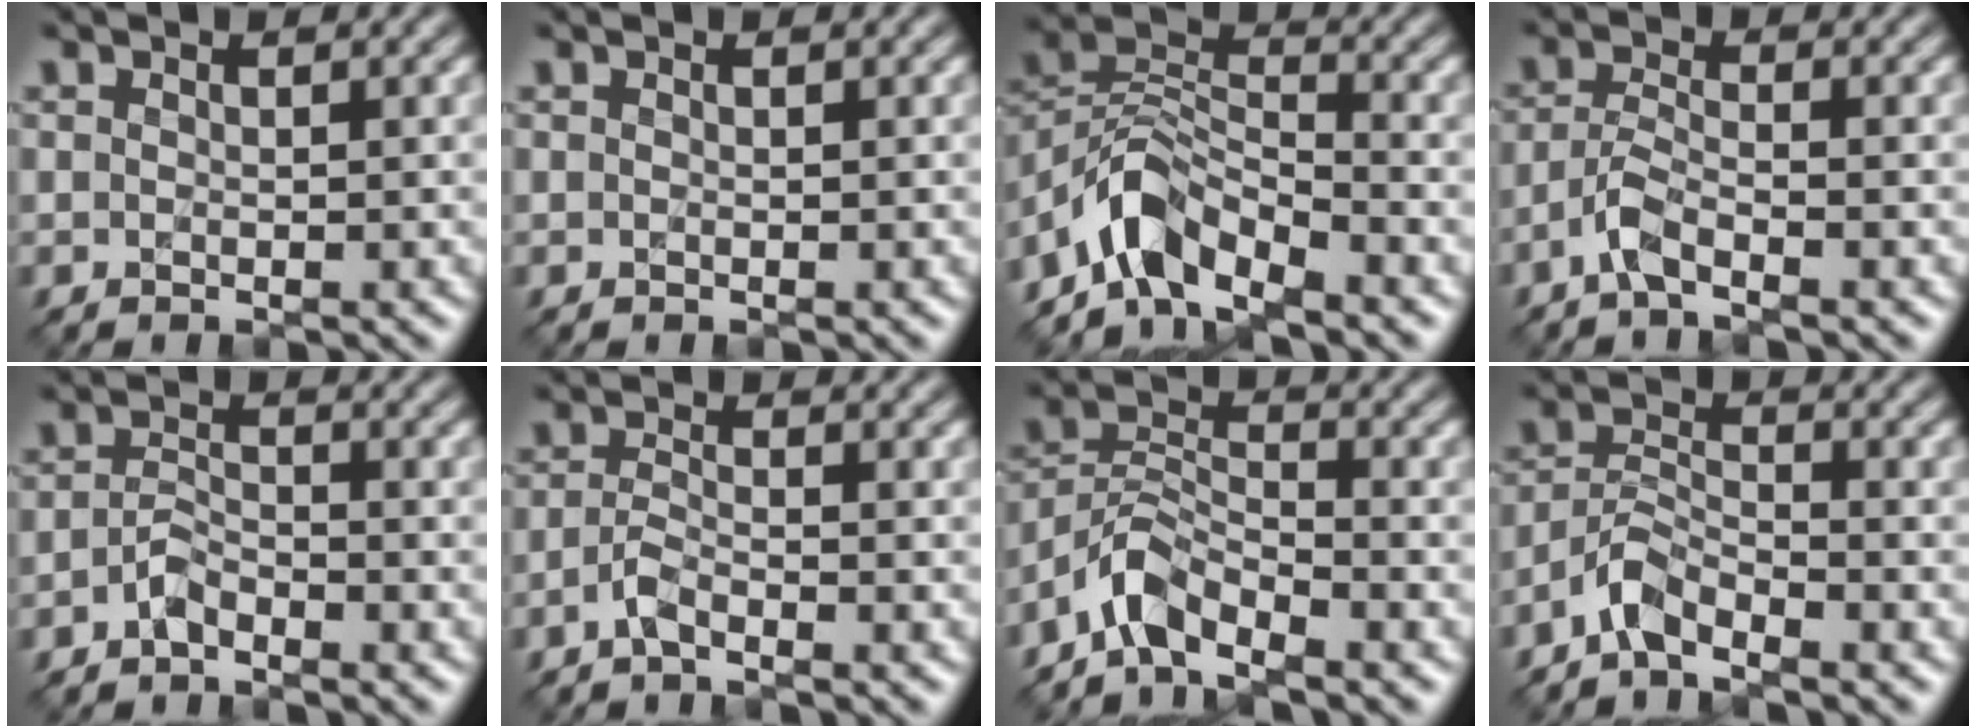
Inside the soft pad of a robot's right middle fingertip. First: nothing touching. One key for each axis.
{"total": 0.0}
{"total": 5.6, "fx": -4.4, "fy": 2.2, "fz": 2.8, "tx": -0.043, "ty": 0.004, "tz": -0.094}
{"total": 2.7, "fx": -1.9, "fy": 0.5, "fz": 1.9, "tx": -0.041, "ty": 0.003, "tz": -0.047}
{"total": 1.6, "fx": -1.2, "fy": 0.6, "fz": 0.9, "tx": -0.021, "ty": 0.004, "tz": -0.027}
{"total": 1.7, "fx": -1.2, "fy": 0.3, "fz": 1.2, "tx": -0.027, "ty": 0.001, "tz": -0.032}
{"total": 4.1, "fx": -3.4, "fy": 1.3, "fz": 2.1, "tx": -0.036, "ty": 0.006, "tz": -0.078}
{"total": 3.1, "fx": -2.5, "fy": 0.8, "fz": 1.6, "tx": -0.032, "ty": 0.007, "tz": -0.059}